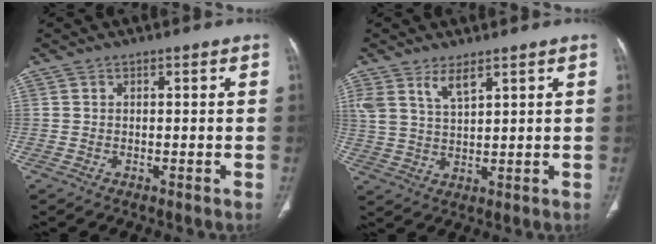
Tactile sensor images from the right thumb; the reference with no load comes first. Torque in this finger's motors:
{"motor_torque": [-0.08, 0.24, 0.64, 0.87, 0.03]}